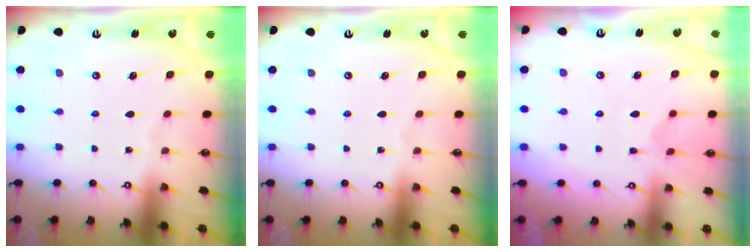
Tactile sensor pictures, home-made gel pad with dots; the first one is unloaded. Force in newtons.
{"total": 0.0}
{"total": 1.1, "press": 0.1, "slide": 1.1}